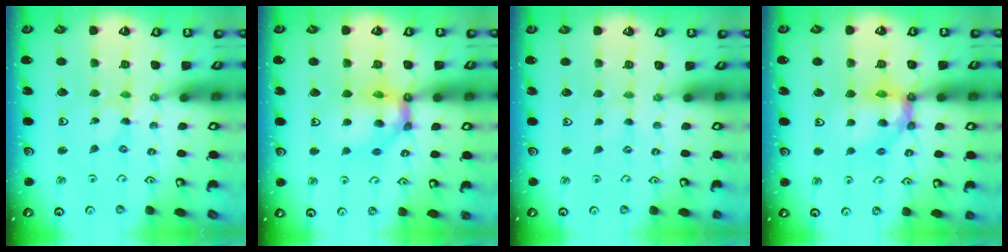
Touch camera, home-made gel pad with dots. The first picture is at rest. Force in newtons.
{"total": 12.2, "press": 12.1, "slide": 1.4}
{"total": 0.0}
{"total": 11.4, "press": 11.4, "slide": 1.4}